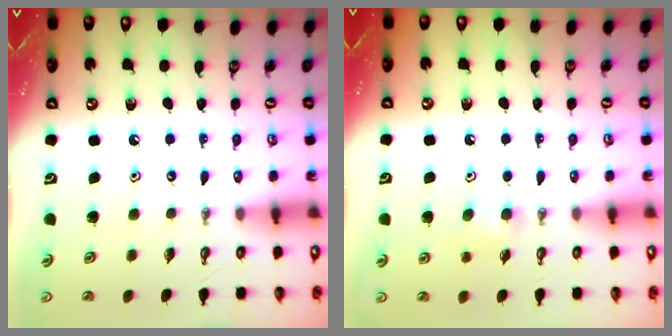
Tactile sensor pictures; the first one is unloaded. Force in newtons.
{"total": 4.8, "press": 4.2, "slide": 2.3}